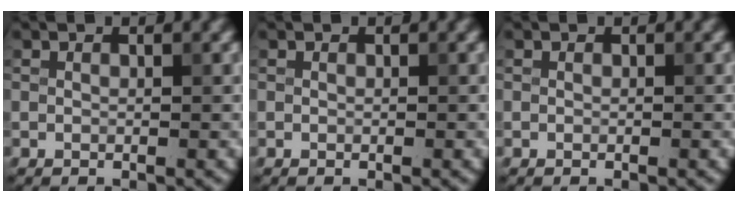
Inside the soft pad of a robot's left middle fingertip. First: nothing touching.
{"total": 0.0}
{"total": 0.5, "force": [-0.4, -0.1, -0.4], "torque": [0.004, -0.003, -0.003]}